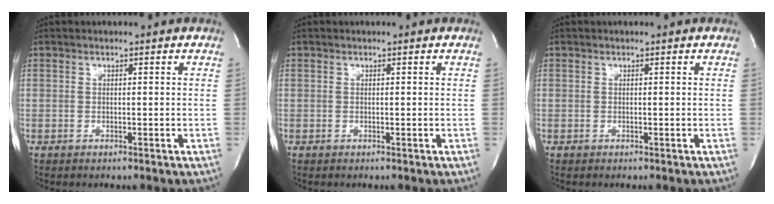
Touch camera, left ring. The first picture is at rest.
{"total": 0.0}
{"total": 0.0}